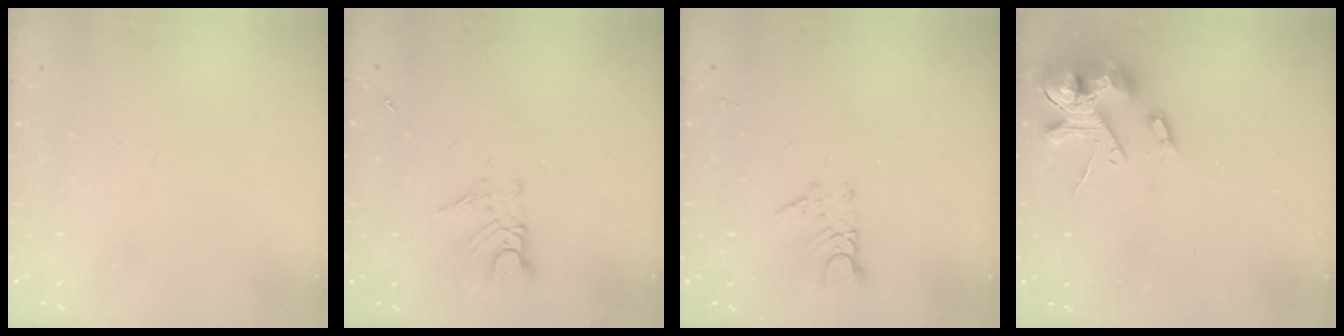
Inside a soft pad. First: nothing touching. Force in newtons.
{"total": 6.7, "press": 6.7, "slide": 0.6}
{"total": 2.4, "press": 2.4, "slide": 0.2}
{"total": 13.9, "press": 13.8, "slide": 2.1}